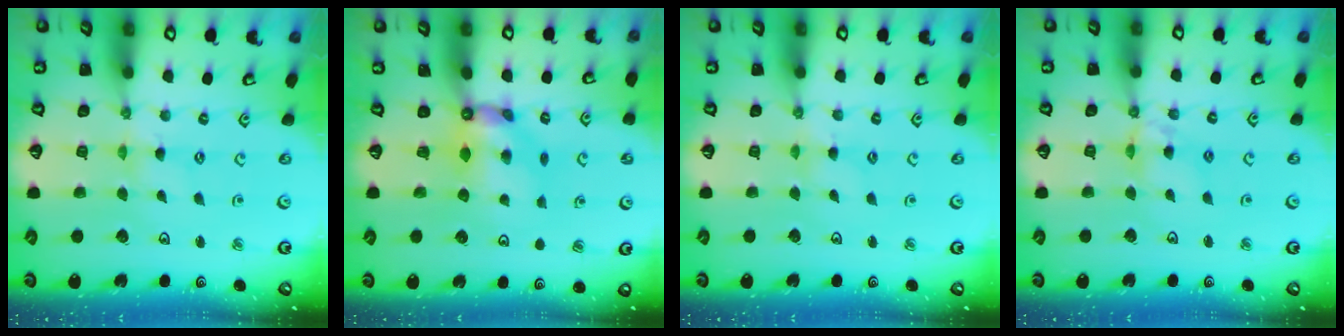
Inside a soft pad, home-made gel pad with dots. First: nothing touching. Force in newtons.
{"total": 6.2, "press": 6.2, "slide": 0.6}
{"total": 2.5, "press": 2.5, "slide": 0.2}
{"total": 6.5, "press": 6.5, "slide": 0.7}